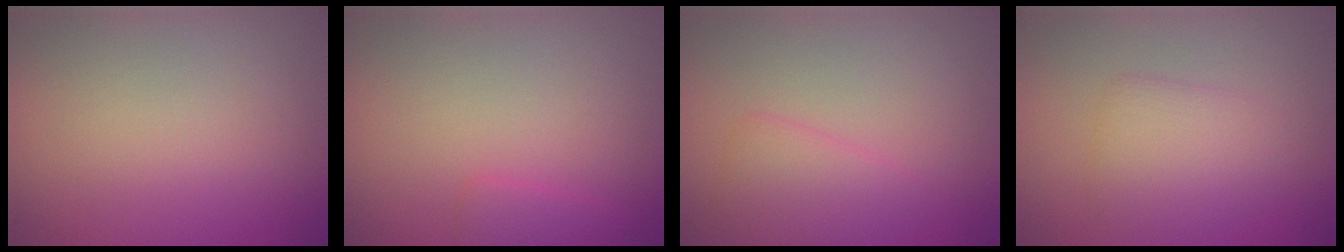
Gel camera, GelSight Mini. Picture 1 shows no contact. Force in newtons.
{"total": 1.4, "press": 1.4, "slide": 0.2}
{"total": 2.1, "press": 2.1, "slide": 0.1}
{"total": 2.7, "press": 2.7, "slide": 0.1}